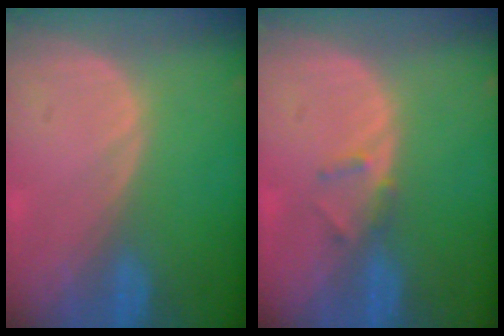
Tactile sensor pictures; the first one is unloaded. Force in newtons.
{"total": 1.8, "press": 1.5, "slide": 0.9}